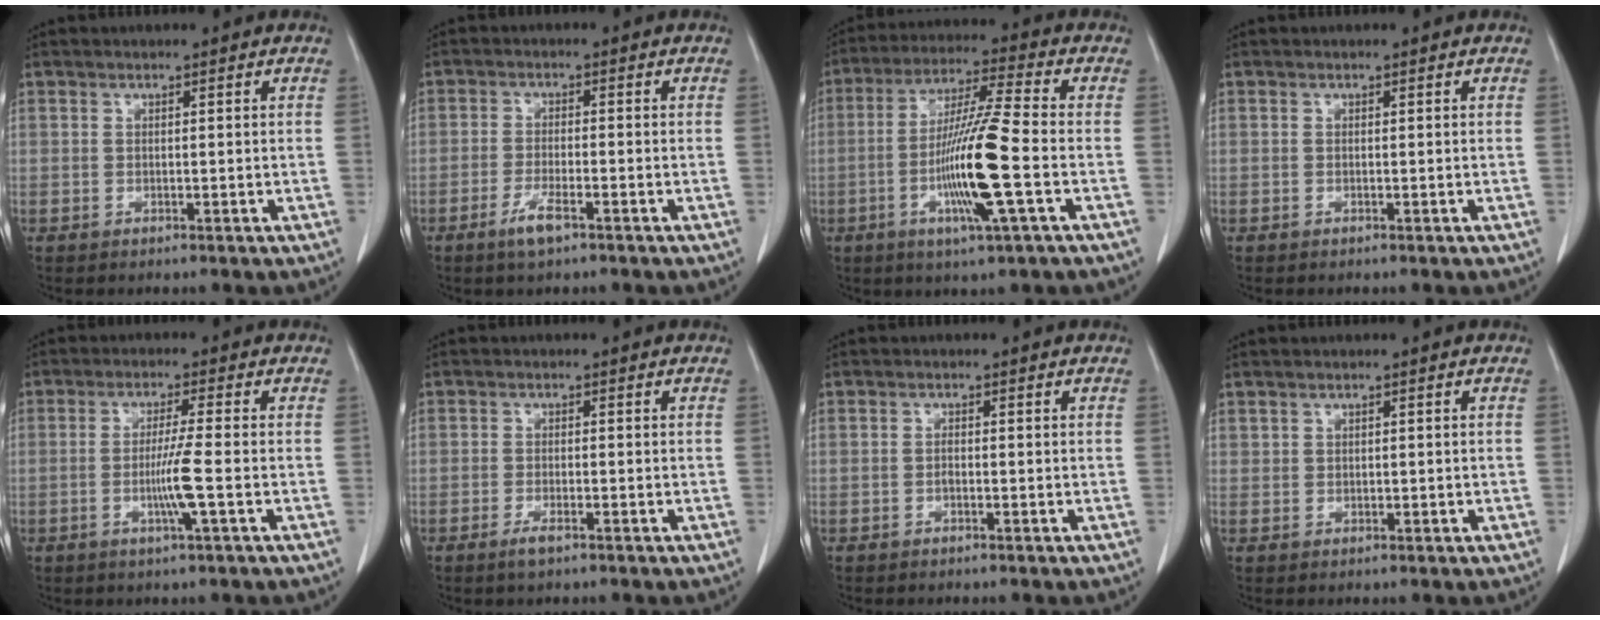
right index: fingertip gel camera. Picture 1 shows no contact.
{"total": 3.6, "force": [-2.2, 0.6, 2.8], "torque": [-0.057, -0.003, -0.040]}
{"total": 13.3, "force": [-3.3, -0.5, 12.9], "torque": [-0.252, -0.011, -0.067]}
{"total": 0.0}
{"total": 5.3, "force": [-1.3, -0.8, 5.1], "torque": [-0.095, -0.011, -0.026]}
{"total": 1.8, "force": [-1.2, 0.4, 1.4], "torque": [-0.027, -0.001, -0.020]}
{"total": 0.6, "force": [-0.3, 0.2, 0.5], "torque": [-0.011, 0.001, -0.006]}
{"total": 0.8, "force": [0.4, 0.6, 0.2], "torque": [-0.001, 0.002, 0.010]}